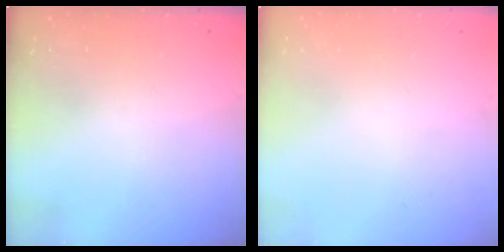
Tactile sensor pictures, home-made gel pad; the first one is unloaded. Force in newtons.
{"total": 0.0}